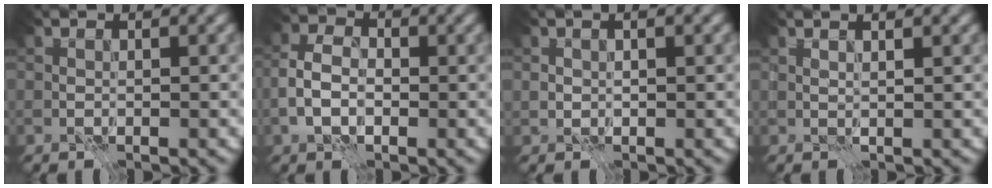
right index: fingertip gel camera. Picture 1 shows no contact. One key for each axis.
{"total": 3.6, "fx": -0.9, "fy": 2.4, "fz": 2.5, "tx": -0.053, "ty": 0.004, "tz": -0.024}
{"total": 1.2, "fx": 0.5, "fy": 0.8, "fz": 0.8, "tx": -0.016, "ty": 0.003, "tz": 0.009}
{"total": 1.6, "fx": 1.1, "fy": 0.4, "fz": 1.2, "tx": -0.015, "ty": -0.005, "tz": 0.004}